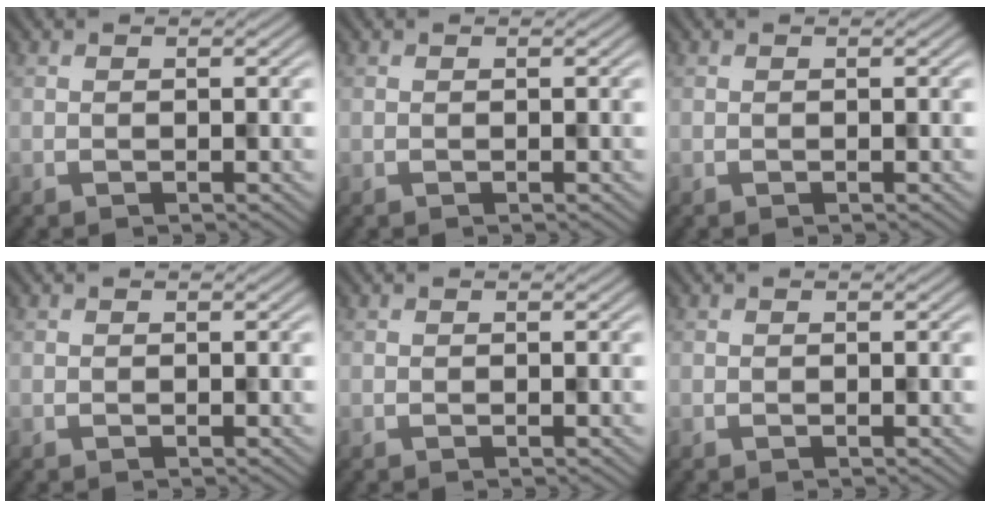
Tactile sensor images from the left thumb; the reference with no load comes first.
{"total": 0.0}
{"total": 0.0}
{"total": 0.0}
{"total": 0.0}
{"total": 0.0}